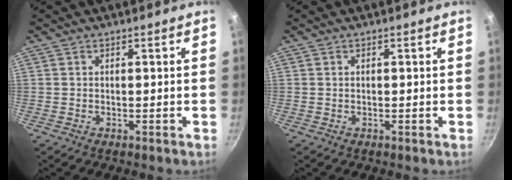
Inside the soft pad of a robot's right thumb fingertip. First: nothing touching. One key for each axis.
{"total": 0.0}